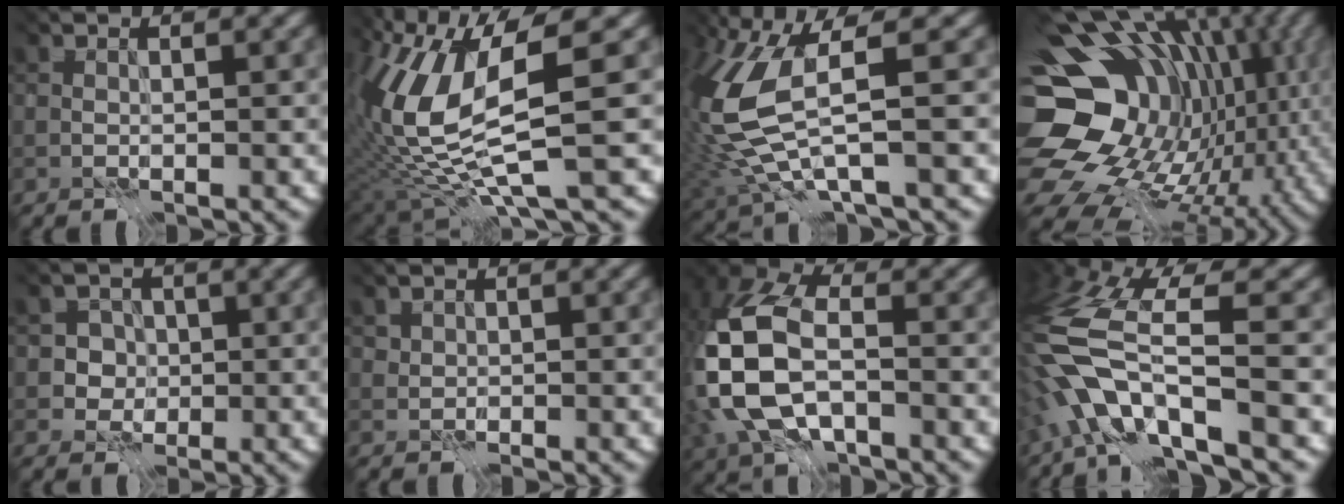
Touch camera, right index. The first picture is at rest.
{"total": 10.0, "force": [-0.7, 2.7, 9.5], "torque": [-0.215, -0.035, 0.020]}
{"total": 6.4, "force": [-0.7, 1.0, 6.3], "torque": [-0.174, -0.023, 0.017]}
{"total": 17.2, "force": [0.0, 14.1, 10.0], "torque": [-0.186, -0.042, 0.051]}
{"total": 2.0, "force": [-1.5, 1.1, -0.6], "torque": [0.007, -0.022, -0.004]}
{"total": 0.9, "force": [0.0, 0.0, -0.9], "torque": [-0.004, -0.024, 0.025]}
{"total": 9.8, "force": [-3.5, 5.6, 7.2], "torque": [-0.209, -0.027, -0.040]}
{"total": 8.8, "force": [-5.4, 1.2, 6.8], "torque": [-0.147, -0.004, -0.086]}